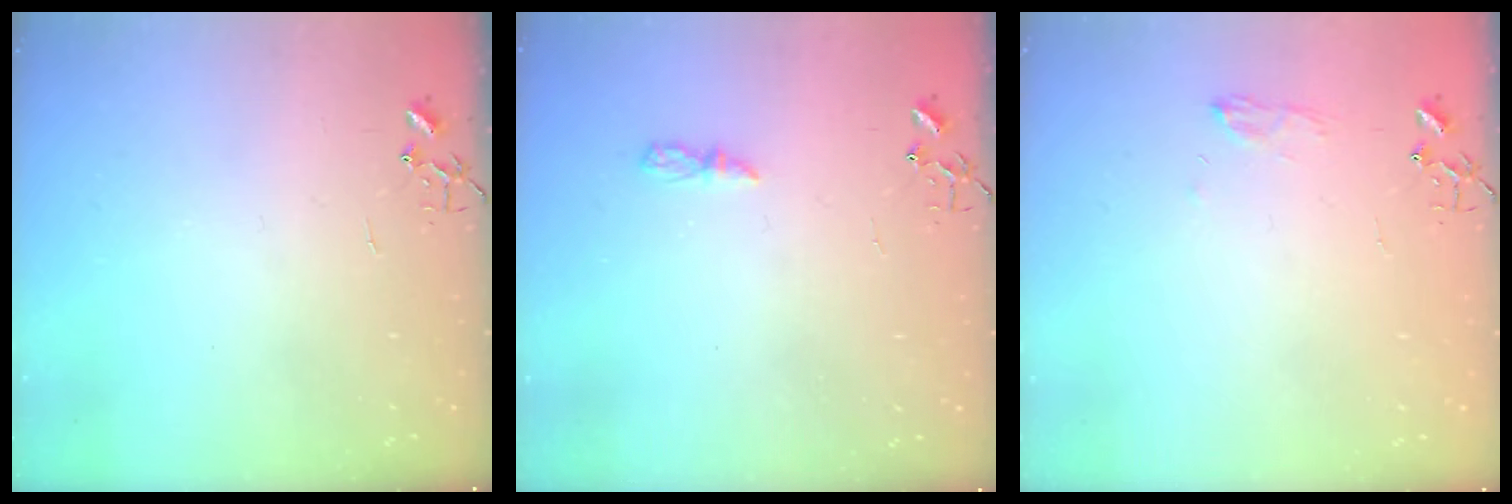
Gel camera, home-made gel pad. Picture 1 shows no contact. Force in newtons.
{"total": 4.6, "press": 4.5, "slide": 0.6}
{"total": 6.8, "press": 6.8, "slide": 0.8}